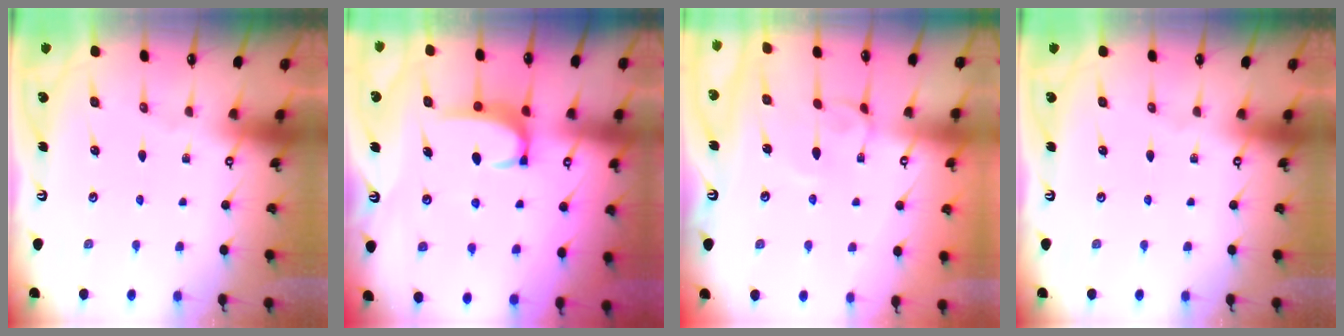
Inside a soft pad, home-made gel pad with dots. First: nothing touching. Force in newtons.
{"total": 3.4, "press": 3.3, "slide": 0.4}
{"total": 4.7, "press": 4.7, "slide": 0.0}
{"total": 0.0}